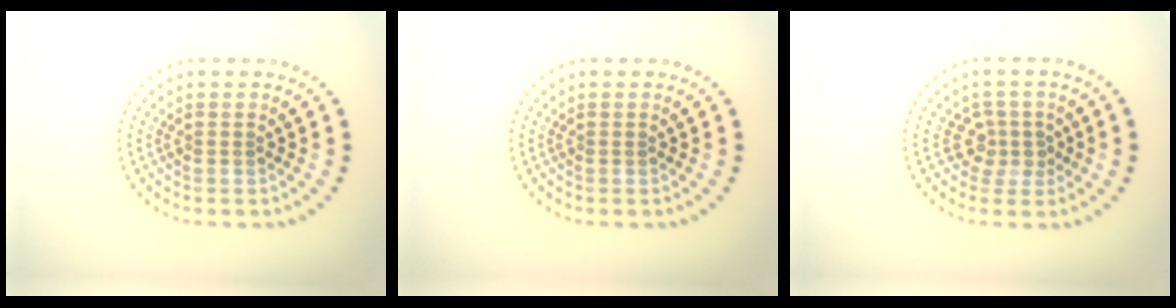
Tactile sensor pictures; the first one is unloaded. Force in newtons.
{"total": 0.0}
{"total": 2.1, "press": 1.6, "slide": 1.3}